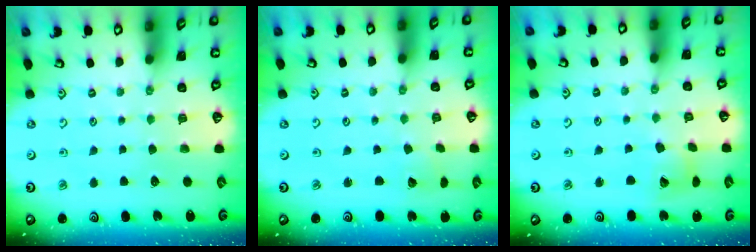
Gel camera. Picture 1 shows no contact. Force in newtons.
{"total": 1.7, "press": 1.7, "slide": 0.1}
{"total": 8.1, "press": 8.1, "slide": 1.1}